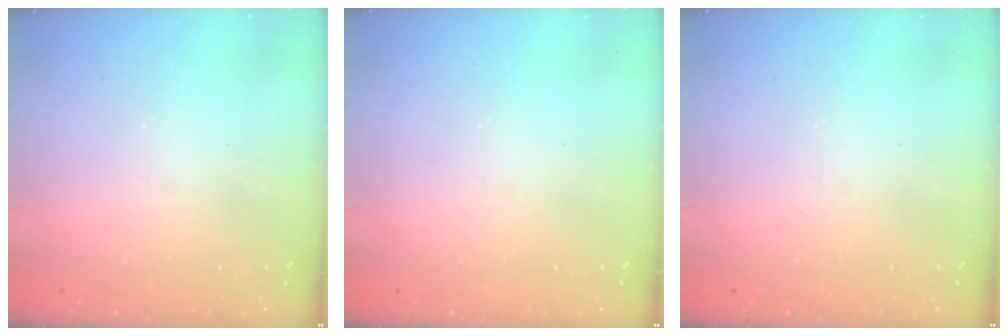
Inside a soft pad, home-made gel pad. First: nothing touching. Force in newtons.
{"total": 0.0}
{"total": 0.0}